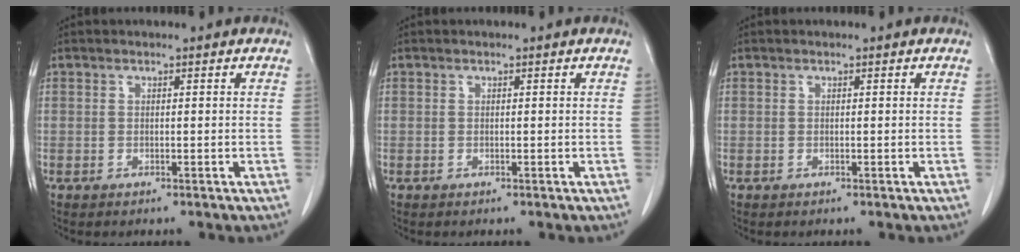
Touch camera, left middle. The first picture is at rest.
{"total": 0.0}
{"total": 0.0}